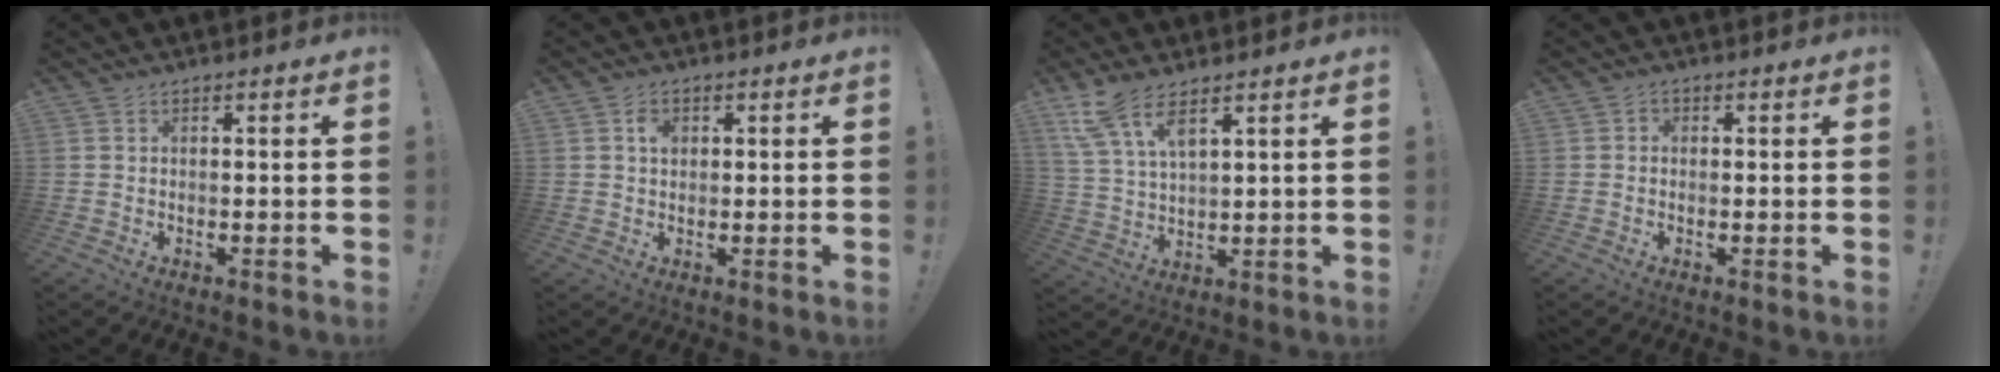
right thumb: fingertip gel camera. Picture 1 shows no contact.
{"total": 2.9, "force": [0.6, 2.2, 1.8], "torque": [-0.013, -0.003, 0.005]}
{"total": 9.3, "force": [6.8, 2.6, 5.9], "torque": [-0.124, -0.029, 0.129]}
{"total": 1.1, "force": [-0.6, 0.8, 0.5], "torque": [-0.013, 0.007, -0.010]}